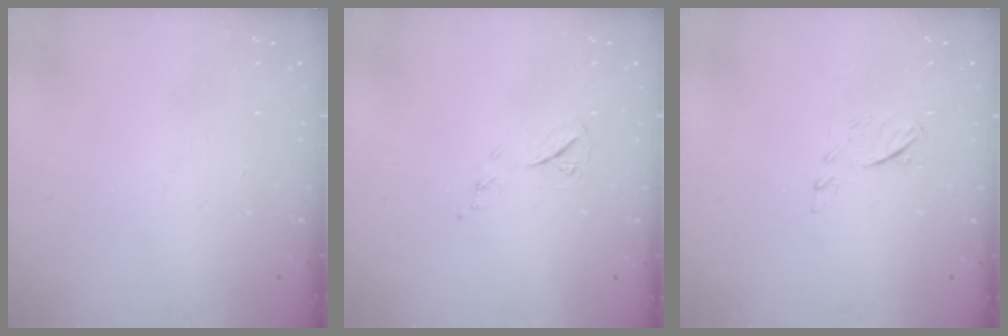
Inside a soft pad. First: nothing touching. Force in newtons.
{"total": 6.2, "press": 6.2, "slide": 0.7}
{"total": 4.8, "press": 4.7, "slide": 0.9}